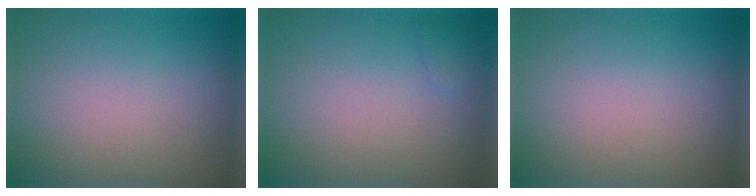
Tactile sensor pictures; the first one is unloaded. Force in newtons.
{"total": 0.8, "press": 0.8, "slide": 0.0}
{"total": 0.0}